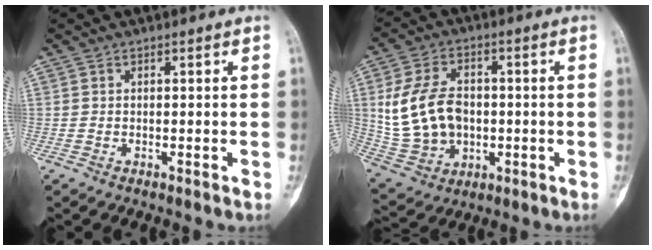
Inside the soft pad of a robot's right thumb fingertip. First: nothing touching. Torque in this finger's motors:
{"motor_torque": [1.36, 1.36, 0.76, -0.57, 0.16]}